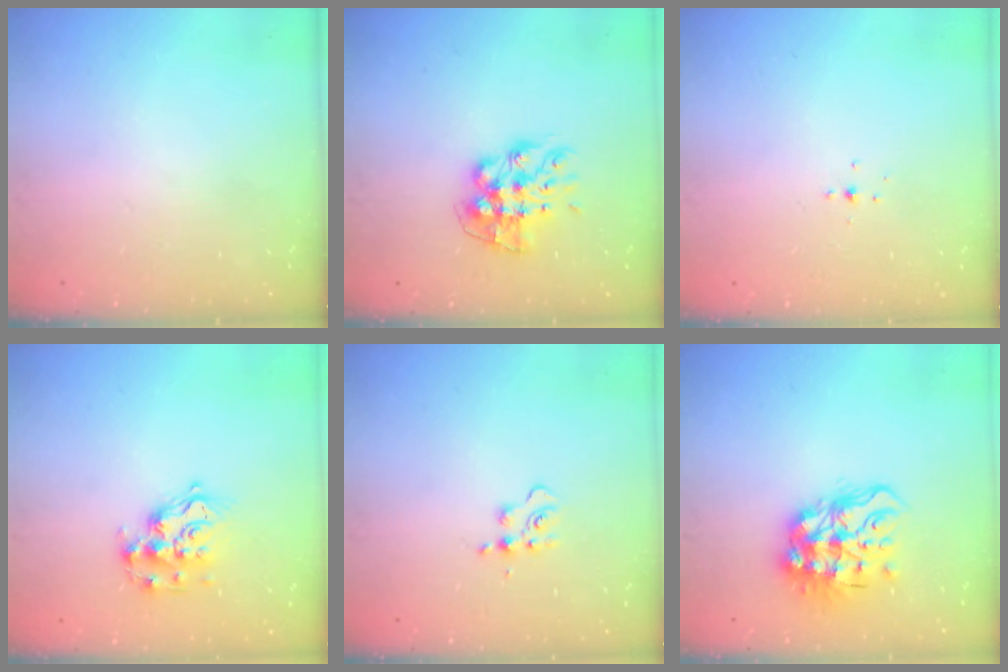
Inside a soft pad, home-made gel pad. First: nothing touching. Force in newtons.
{"total": 9.9, "press": 9.9, "slide": 0.6}
{"total": 3.2, "press": 3.1, "slide": 0.8}
{"total": 12.8, "press": 12.8, "slide": 0.6}
{"total": 6.8, "press": 6.7, "slide": 0.8}
{"total": 14.6, "press": 14.5, "slide": 1.9}